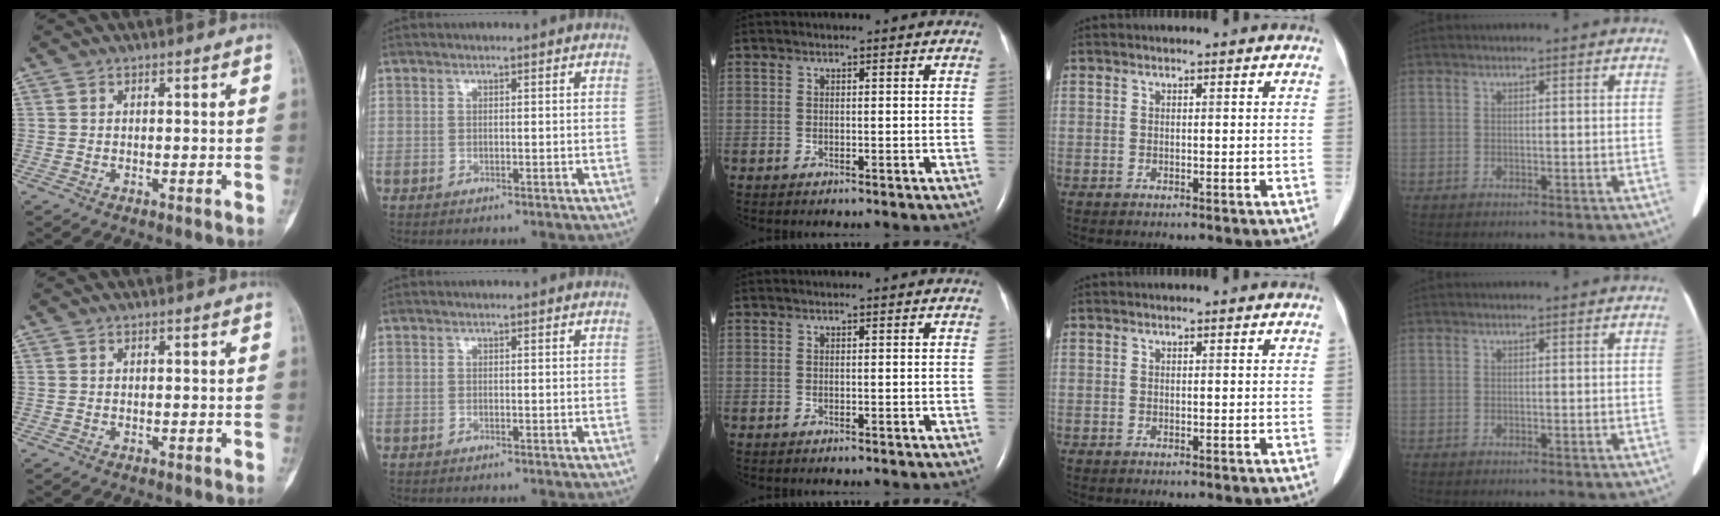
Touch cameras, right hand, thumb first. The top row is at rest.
{}